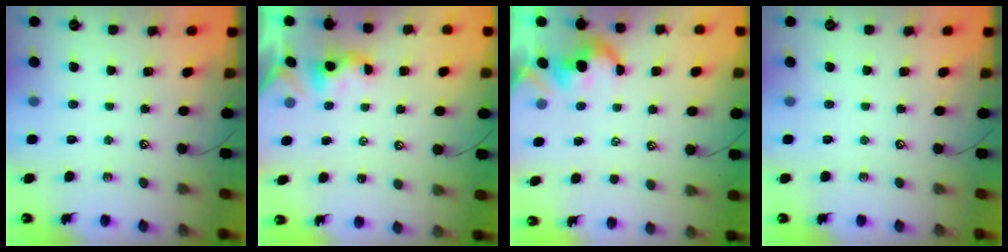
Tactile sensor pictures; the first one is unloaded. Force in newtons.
{"total": 0.6, "press": 0.4, "slide": 0.3}
{"total": 0.8, "press": 0.8, "slide": 0.3}
{"total": 0.0}